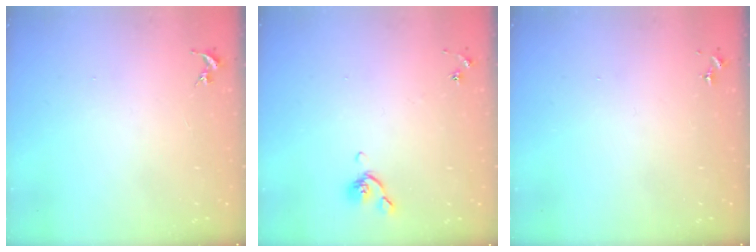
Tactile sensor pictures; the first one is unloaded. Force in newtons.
{"total": 5.6, "press": 5.4, "slide": 1.3}
{"total": 0.0}